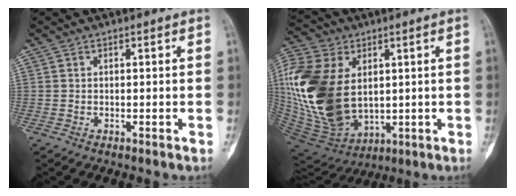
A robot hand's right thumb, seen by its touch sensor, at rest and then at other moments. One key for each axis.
{"total": 25.1, "fx": 2.8, "fy": 16.7, "fz": 18.5, "tx": -0.398, "ty": -0.021, "tz": 0.068}